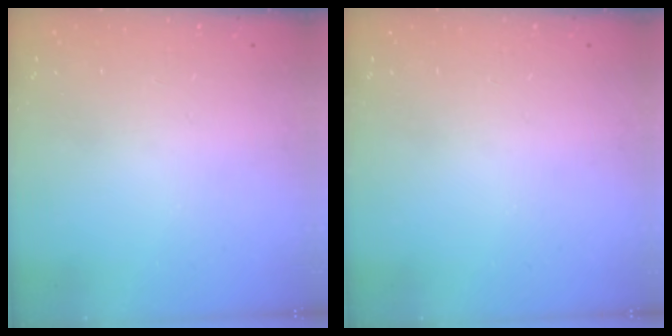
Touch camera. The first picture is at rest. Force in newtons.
{"total": 0.0}